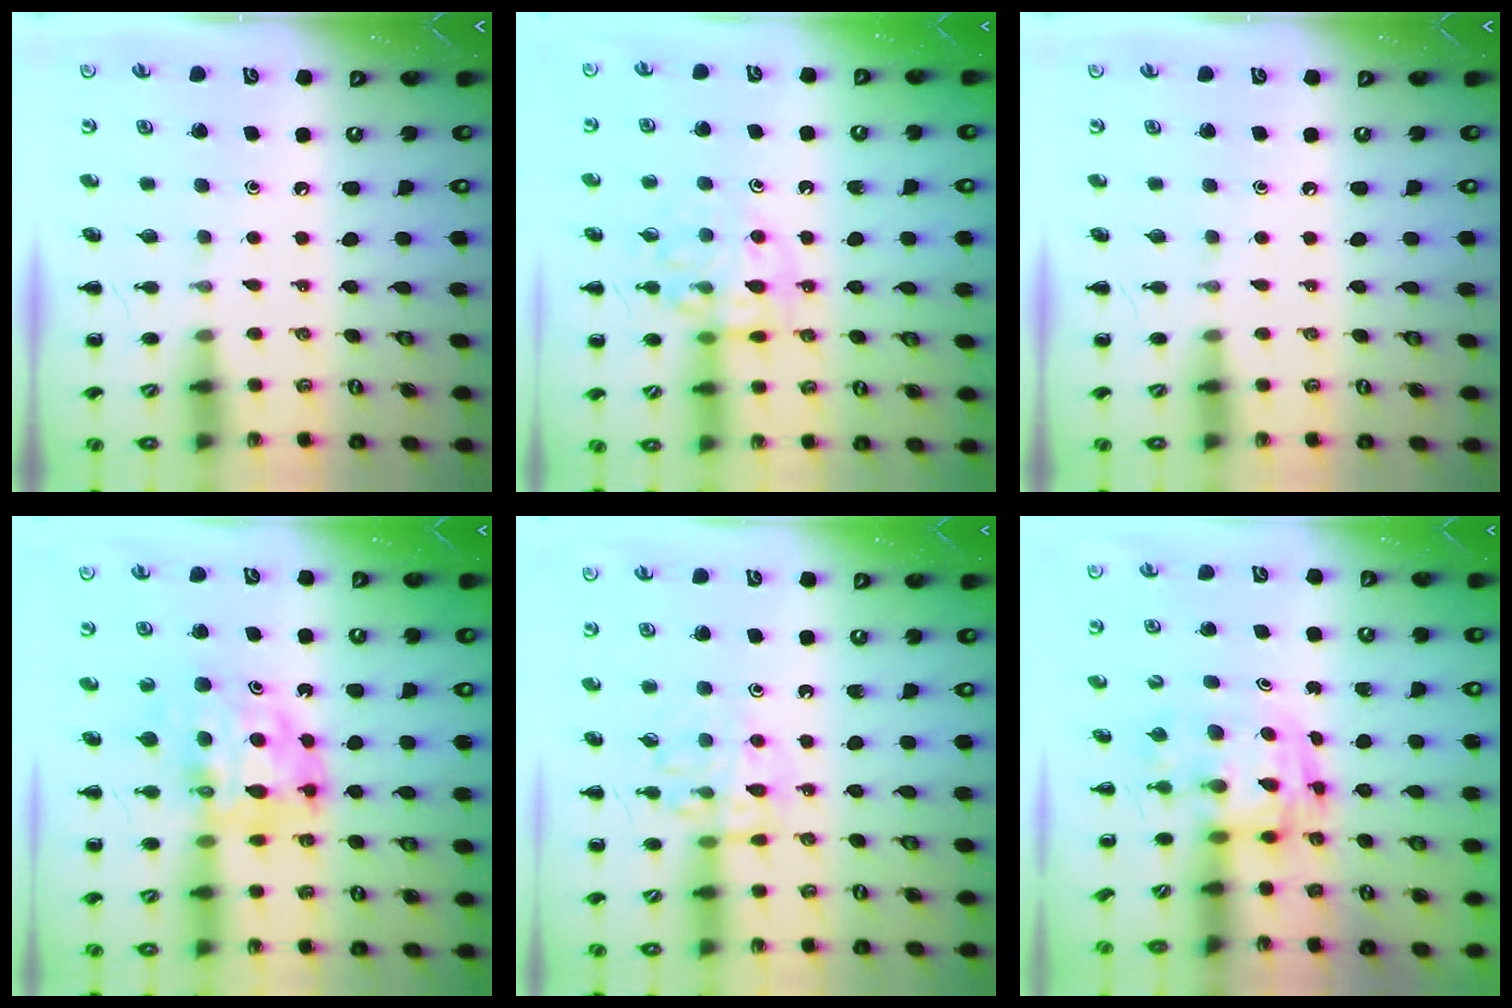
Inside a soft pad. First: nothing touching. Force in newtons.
{"total": 11.6, "press": 11.5, "slide": 1.6}
{"total": 0.0}
{"total": 10.3, "press": 9.8, "slide": 3.1}
{"total": 11.6, "press": 11.5, "slide": 1.0}
{"total": 3.0, "press": 3.0, "slide": 0.5}